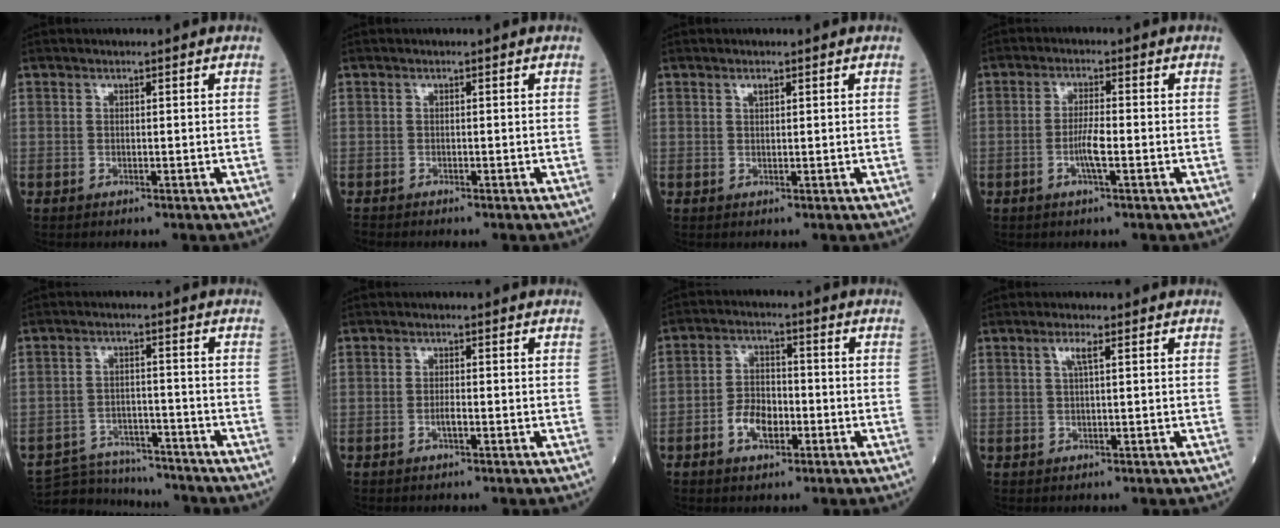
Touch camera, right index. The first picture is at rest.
{"total": 0.8, "force": [-0.8, 0.0, 0.0], "torque": [-0.004, -0.003, -0.018]}
{"total": 0.7, "force": [0.5, 0.2, 0.5], "torque": [-0.012, -0.001, 0.008]}
{"total": 3.7, "force": [-1.2, 0.2, 3.5], "torque": [-0.071, -0.003, -0.026]}
{"total": 10.9, "force": [-10.5, 2.6, 1.3], "torque": [-0.019, 0.013, -0.159]}
{"total": 1.3, "force": [-0.5, 0.2, 1.2], "torque": [-0.024, 0.000, -0.011]}
{"total": 6.0, "force": [-2.4, 3.4, 4.4], "torque": [-0.086, 0.011, -0.044]}
{"total": 1.9, "force": [0.8, -0.1, 1.8], "torque": [-0.041, 0.004, 0.014]}